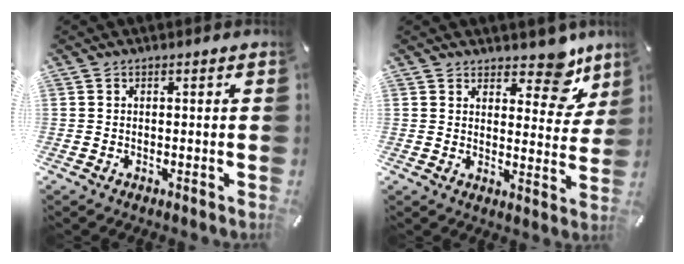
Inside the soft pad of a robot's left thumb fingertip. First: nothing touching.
{"total": 10.3, "force": [7.7, 5.0, 4.6], "torque": [-0.036, -0.062, 0.131]}